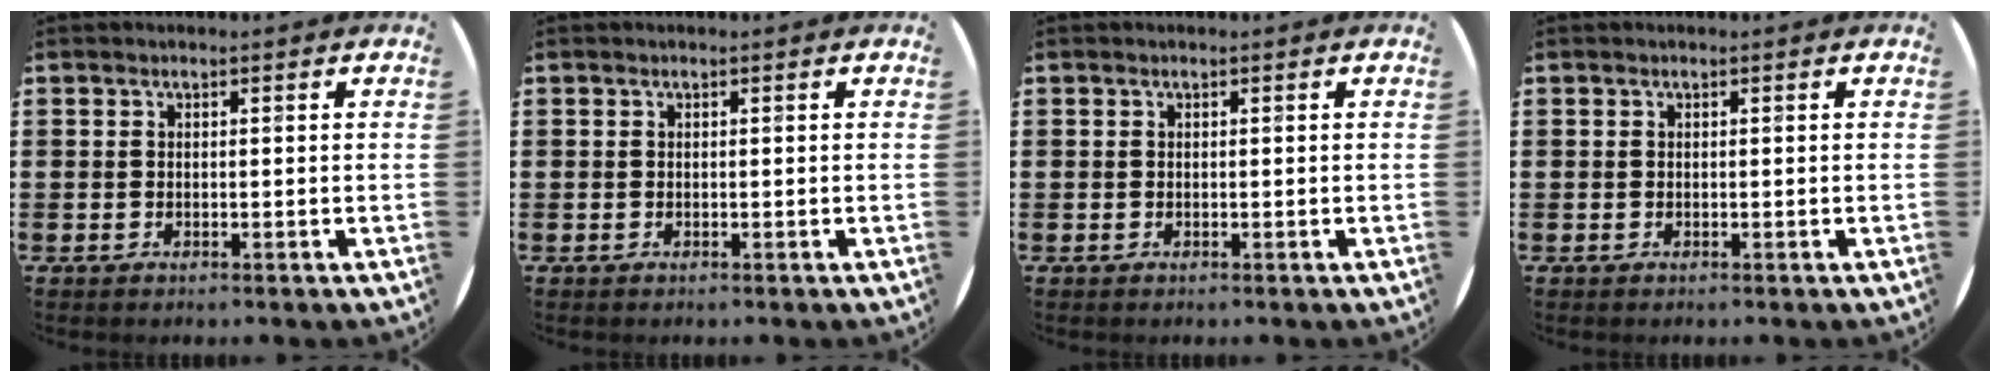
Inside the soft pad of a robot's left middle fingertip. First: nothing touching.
{"total": 0.0}
{"total": 0.0}
{"total": 0.0}